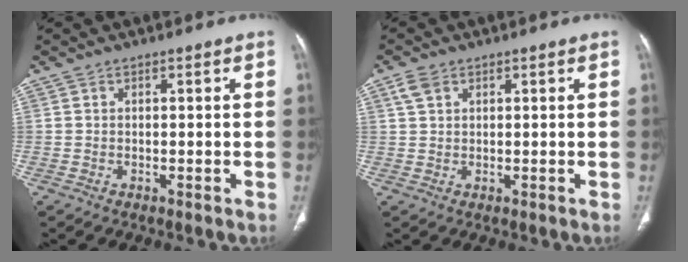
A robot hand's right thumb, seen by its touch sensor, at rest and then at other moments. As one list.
[{"total": 2.7, "force": [1.3, 1.8, 1.5], "torque": [-0.031, 0.006, 0.031]}]